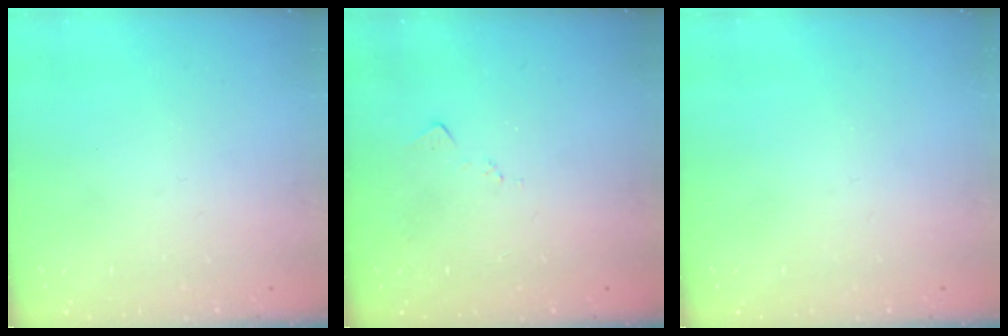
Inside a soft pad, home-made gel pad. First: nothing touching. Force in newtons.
{"total": 6.0, "press": 5.9, "slide": 0.7}
{"total": 0.0}